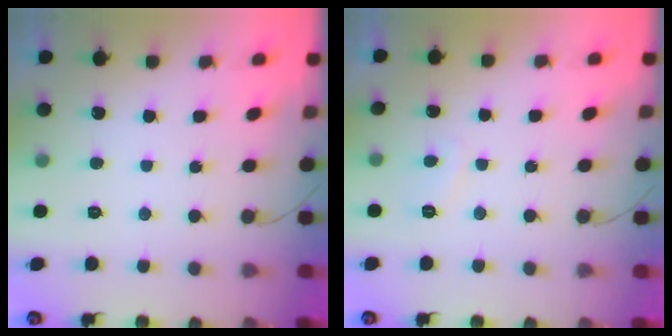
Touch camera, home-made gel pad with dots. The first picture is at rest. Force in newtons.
{"total": 2.2, "press": 2.1, "slide": 0.8}